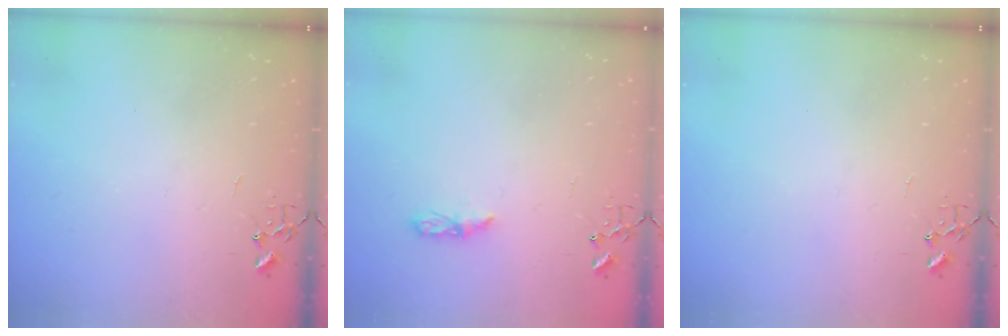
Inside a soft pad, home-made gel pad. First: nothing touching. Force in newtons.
{"total": 5.0, "press": 4.9, "slide": 0.5}
{"total": 0.0}